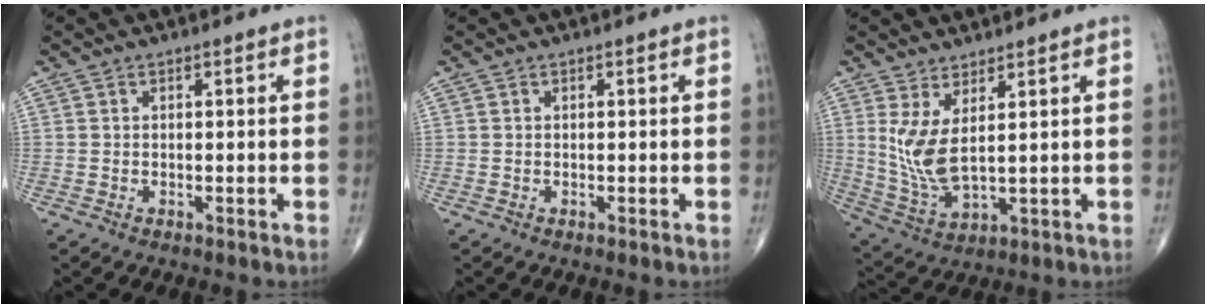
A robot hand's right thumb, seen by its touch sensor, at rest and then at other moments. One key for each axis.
{"total": 0.0}
{"total": 8.2, "fx": 2.5, "fy": 2.7, "fz": 7.3, "tx": -0.166, "ty": -0.031, "tz": 0.063}